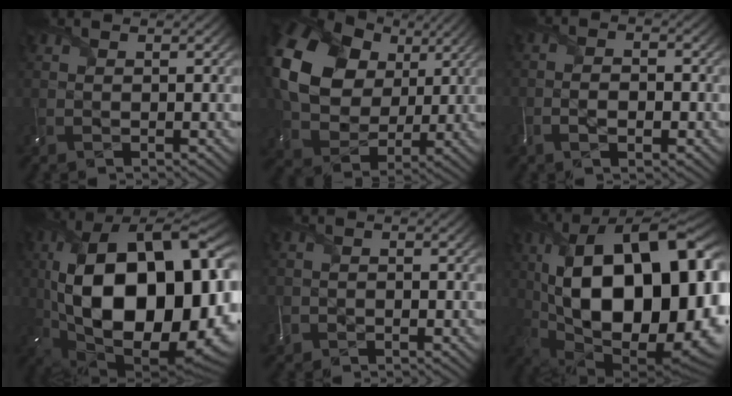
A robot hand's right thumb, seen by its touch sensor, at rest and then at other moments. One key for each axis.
{"total": 16.5, "fx": 4.2, "fy": 12.6, "fz": 9.9, "tx": -0.232, "ty": 0.017, "tz": 0.077}
{"total": 3.5, "fx": -1.8, "fy": 1.6, "fz": 2.5, "tx": -0.019, "ty": 0.001, "tz": -0.041}
{"total": 22.7, "fx": -0.8, "fy": 12.4, "fz": 19.1, "tx": -0.382, "ty": -0.041, "tz": 0.007}
{"total": 1.9, "fx": -1.3, "fy": 1.3, "fz": 0.4, "tx": 0.003, "ty": -0.009, "tz": -0.022}
{"total": 22.5, "fx": 1.4, "fy": 11.4, "fz": 19.4, "tx": -0.348, "ty": -0.005, "tz": 0.024}